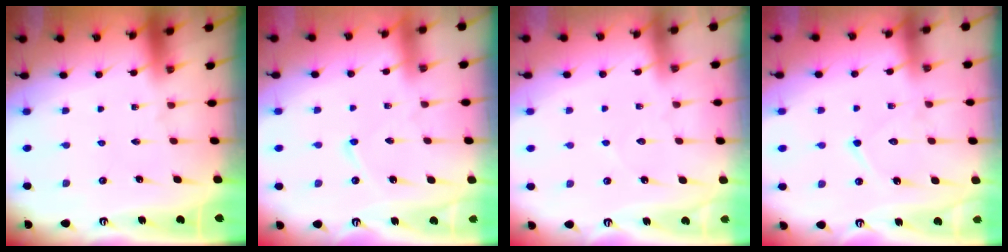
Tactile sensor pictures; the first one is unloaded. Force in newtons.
{"total": 3.8, "press": 3.7, "slide": 0.6}
{"total": 2.4, "press": 2.4, "slide": 0.3}
{"total": 9.4, "press": 9.4, "slide": 0.7}